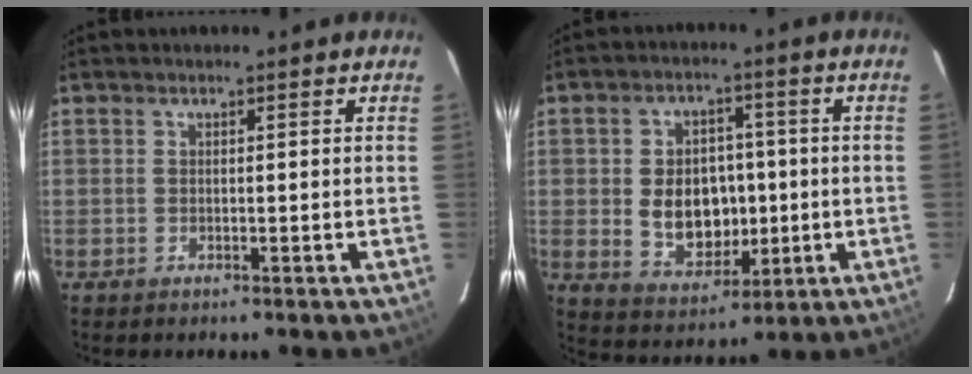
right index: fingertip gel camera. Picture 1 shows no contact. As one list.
[{"total": 10.8, "force": [-0.7, 8.2, 7.0], "torque": [-0.144, 0.005, 0.010]}]